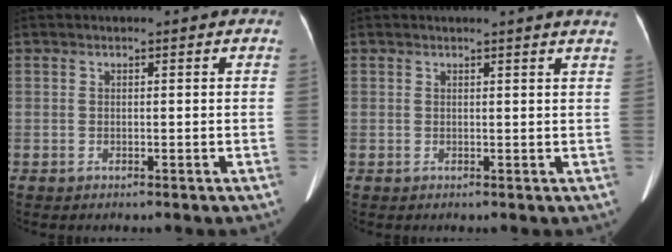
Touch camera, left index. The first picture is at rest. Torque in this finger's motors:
{"motor_torque": [0.12, -0.47, 0.02, 0.02]}